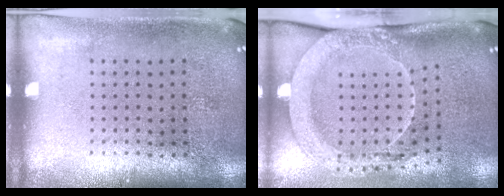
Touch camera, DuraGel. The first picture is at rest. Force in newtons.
{"total": 2.2, "press": 2.1, "slide": 0.7}